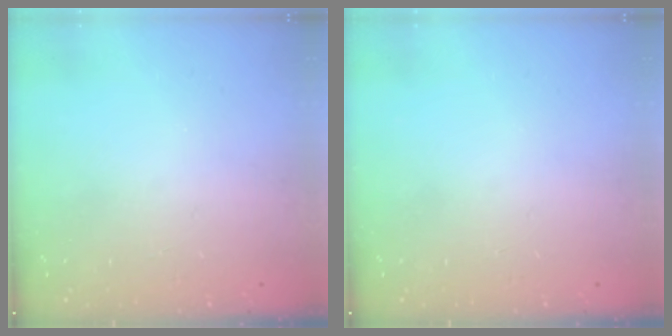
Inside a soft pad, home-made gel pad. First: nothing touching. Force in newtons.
{"total": 0.0}